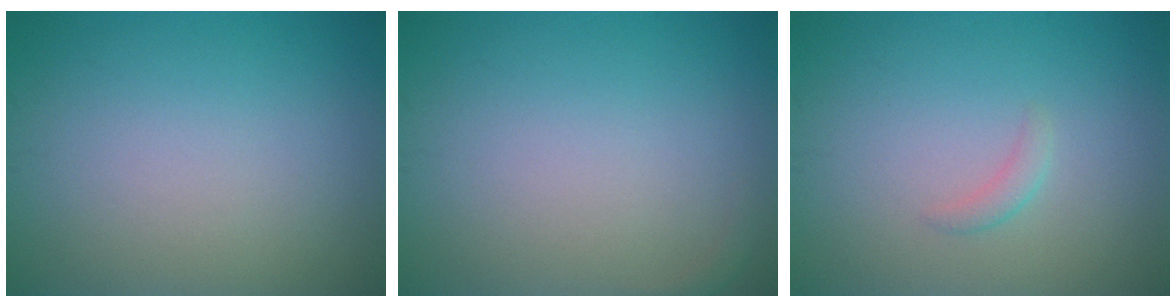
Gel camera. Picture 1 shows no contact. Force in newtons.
{"total": 0.6, "press": 0.6, "slide": 0.1}
{"total": 1.0, "press": 1.0, "slide": 0.0}